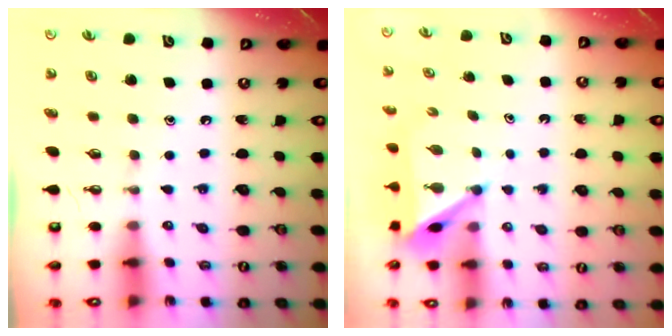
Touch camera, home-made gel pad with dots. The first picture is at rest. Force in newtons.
{"total": 4.9, "press": 4.9, "slide": 0.1}